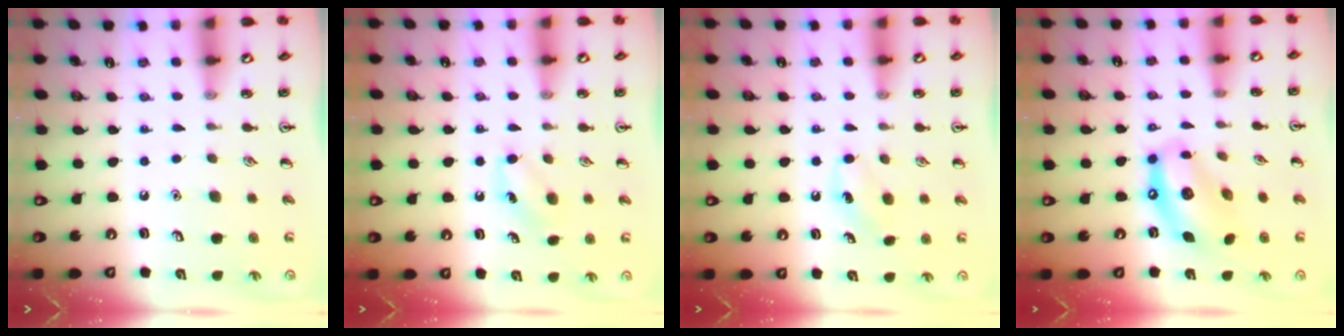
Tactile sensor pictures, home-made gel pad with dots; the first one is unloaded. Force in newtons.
{"total": 4.9, "press": 4.7, "slide": 1.3}
{"total": 5.9, "press": 5.7, "slide": 1.6}
{"total": 12.9, "press": 12.3, "slide": 4.0}